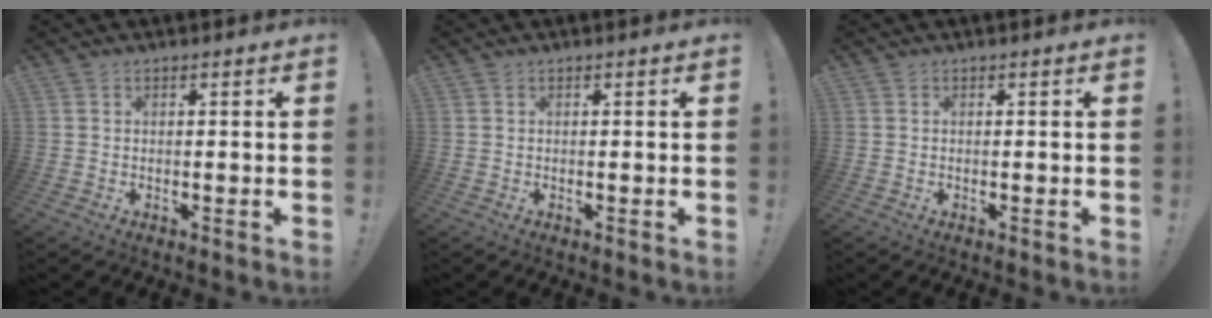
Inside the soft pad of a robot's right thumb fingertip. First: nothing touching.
{"total": 0.0}
{"total": 0.0}